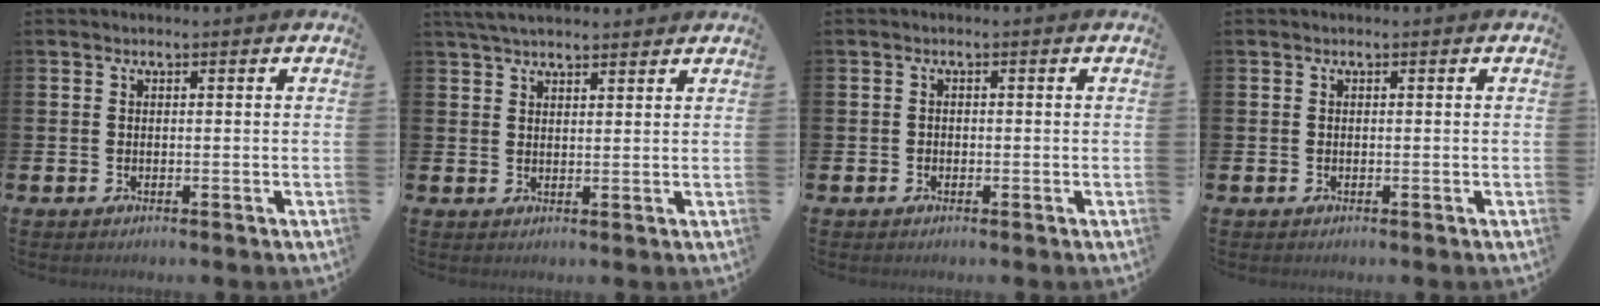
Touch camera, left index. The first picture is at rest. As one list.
[{"total": 3.8, "force": [3.5, 0.9, 1.2], "torque": [-0.029, -0.008, 0.065]}, {"total": 0.7, "force": [-0.4, 0.6, 0.2], "torque": [-0.007, 0.005, -0.008]}, {"total": 0.0}]